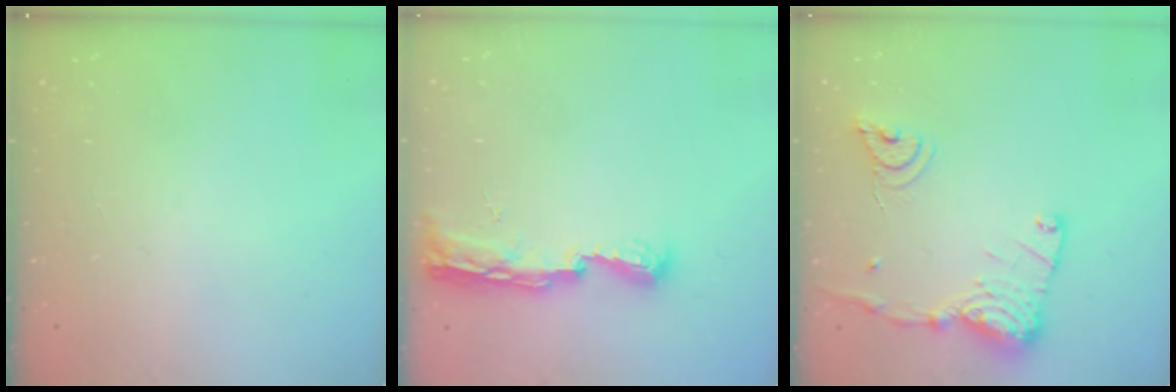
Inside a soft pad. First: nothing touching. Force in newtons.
{"total": 9.3, "press": 9.3, "slide": 0.5}
{"total": 15.3, "press": 15.3, "slide": 1.2}